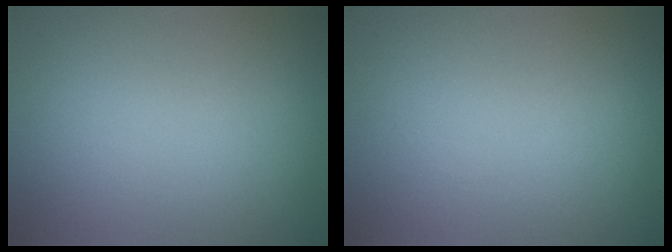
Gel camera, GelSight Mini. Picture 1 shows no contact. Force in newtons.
{"total": 0.0}